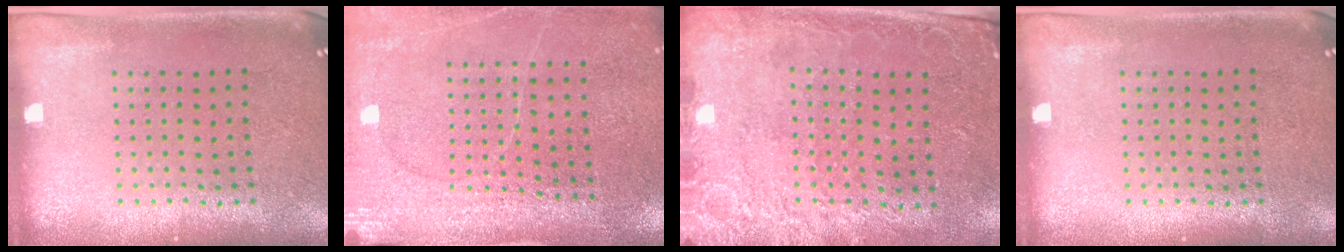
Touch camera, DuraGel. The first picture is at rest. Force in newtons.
{"total": 3.0, "press": 3.0, "slide": 0.2}
{"total": 2.7, "press": 2.0, "slide": 1.8}
{"total": 0.0}